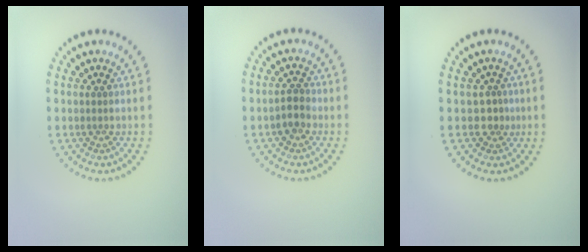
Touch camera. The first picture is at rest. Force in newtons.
{"total": 1.5, "press": 1.4, "slide": 0.6}
{"total": 1.6, "press": 1.2, "slide": 1.1}